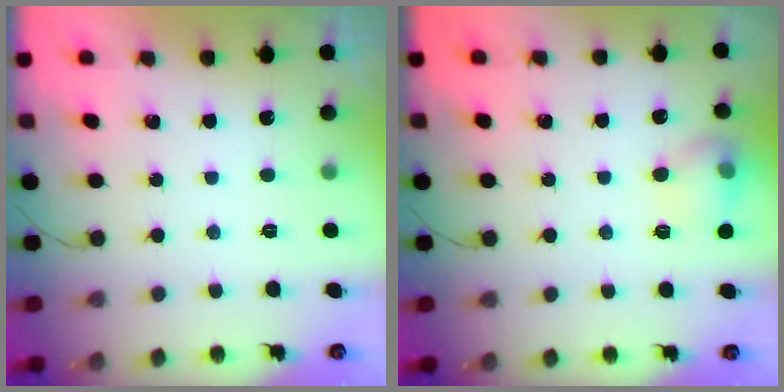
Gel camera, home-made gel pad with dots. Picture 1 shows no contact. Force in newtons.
{"total": 9.1, "press": 9.1, "slide": 0.6}